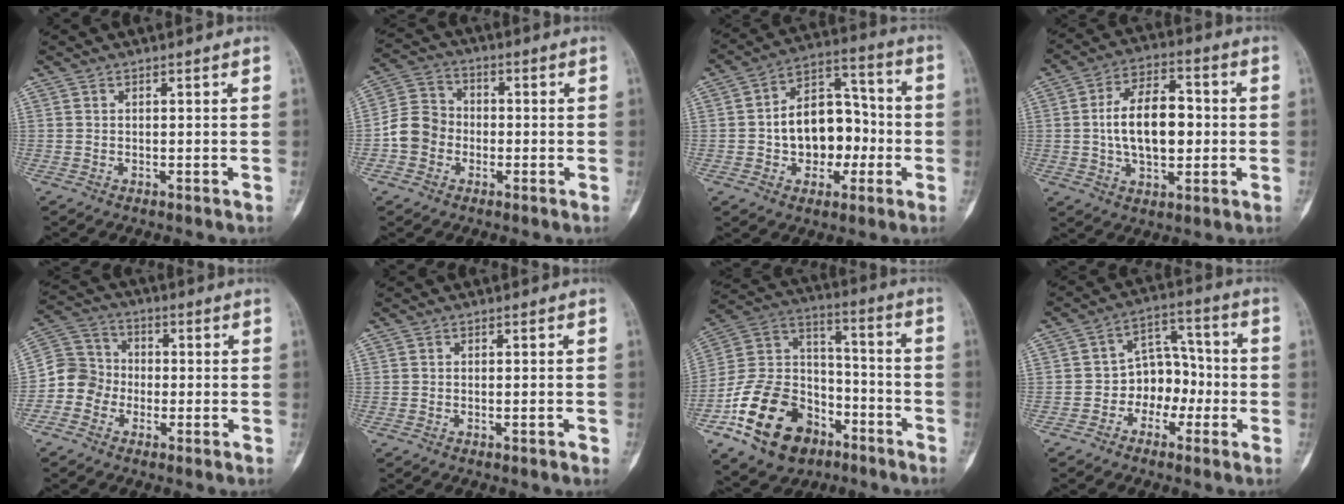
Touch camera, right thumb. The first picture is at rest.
{"total": 7.8, "force": [-2.0, 6.8, 3.2], "torque": [-0.042, 0.029, -0.049]}
{"total": 14.9, "force": [-2.1, 10.4, 10.5], "torque": [-0.110, 0.046, -0.034]}
{"total": 14.0, "force": [0.0, 8.1, 11.5], "torque": [-0.170, 0.020, -0.001]}
{"total": 7.6, "force": [-2.7, 6.9, 1.8], "torque": [-0.009, 0.036, -0.063]}
{"total": 1.0, "force": [-0.4, 0.1, 0.9], "torque": [-0.013, -0.001, -0.004]}
{"total": 21.6, "force": [-11.4, 14.1, 11.6], "torque": [-0.191, 0.084, -0.197]}
{"total": 9.0, "force": [-2.6, 7.0, 5.1], "torque": [-0.029, 0.047, -0.055]}